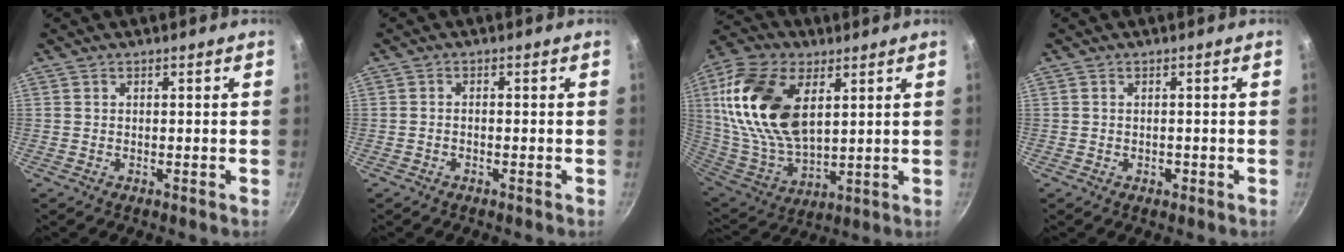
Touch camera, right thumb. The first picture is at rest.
{"total": 0.9, "force": [-0.5, 0.5, 0.6], "torque": [-0.014, 0.009, -0.011]}
{"total": 22.2, "force": [6.5, 12.7, 17.0], "torque": [-0.322, -0.022, 0.129]}
{"total": 1.1, "force": [-0.4, 0.8, 0.7], "torque": [-0.008, 0.002, -0.006]}